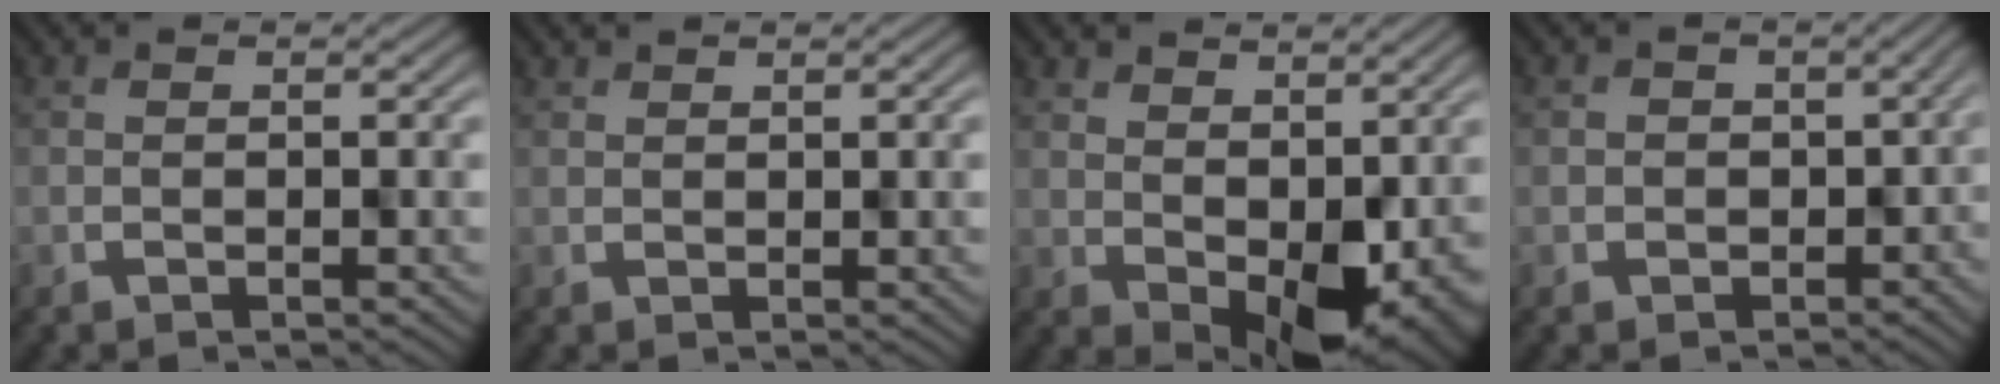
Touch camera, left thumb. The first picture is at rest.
{"total": 0.8, "force": [0.8, 0.3, 0.1], "torque": [0.000, -0.003, 0.015]}
{"total": 6.6, "force": [0.5, 3.8, 5.4], "torque": [-0.080, -0.022, 0.026]}
{"total": 3.5, "force": [-1.6, 2.7, 1.5], "torque": [-0.010, -0.023, -0.027]}